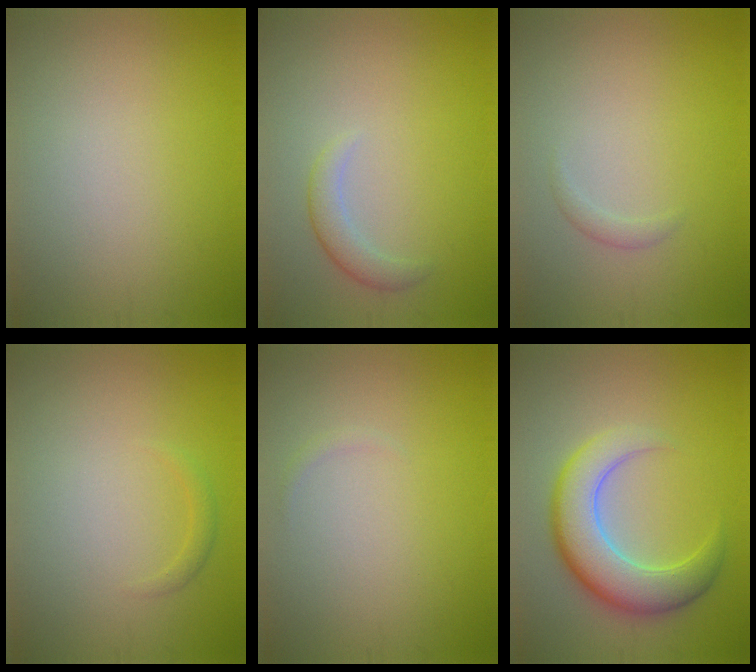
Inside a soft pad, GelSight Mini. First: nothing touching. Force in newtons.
{"total": 1.9, "press": 1.9, "slide": 0.2}
{"total": 0.8, "press": 0.8, "slide": 0.0}
{"total": 0.8, "press": 0.8, "slide": 0.1}
{"total": 0.5, "press": 0.5, "slide": 0.0}
{"total": 7.1, "press": 7.1, "slide": 0.4}